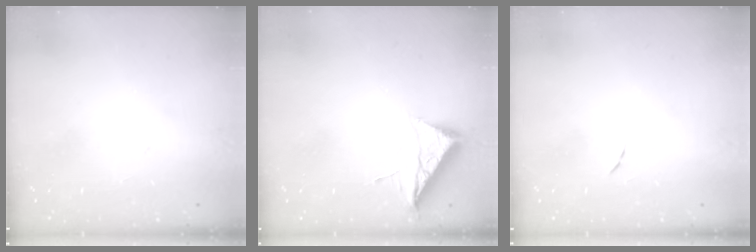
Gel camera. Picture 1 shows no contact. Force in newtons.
{"total": 6.8, "press": 6.7, "slide": 0.7}
{"total": 4.5, "press": 4.5, "slide": 0.5}